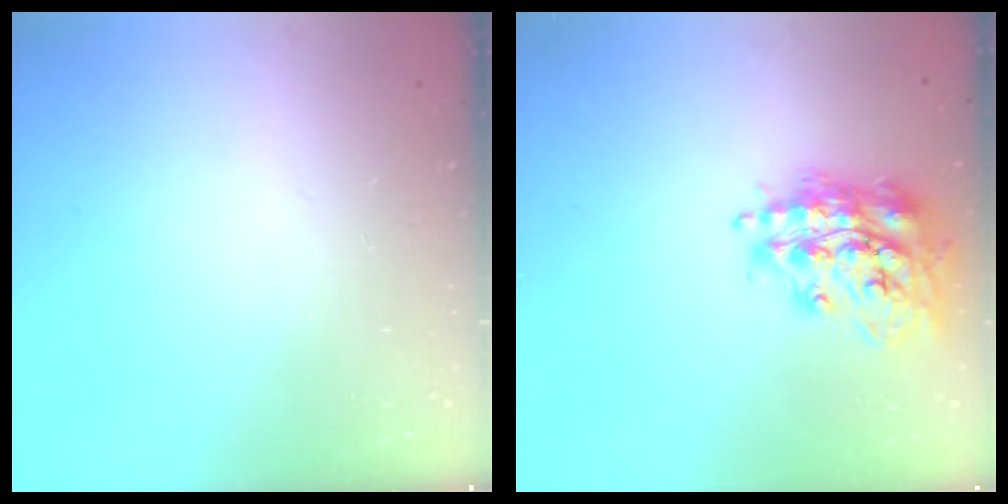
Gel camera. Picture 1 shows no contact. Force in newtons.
{"total": 17.7, "press": 17.6, "slide": 1.5}